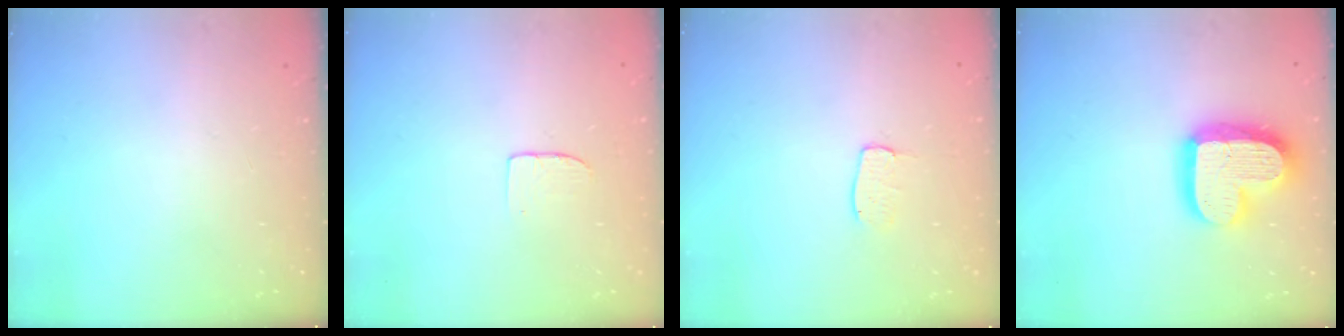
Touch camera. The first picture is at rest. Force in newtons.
{"total": 3.7, "press": 3.7, "slide": 0.3}
{"total": 4.5, "press": 4.5, "slide": 0.3}
{"total": 18.7, "press": 18.6, "slide": 1.5}